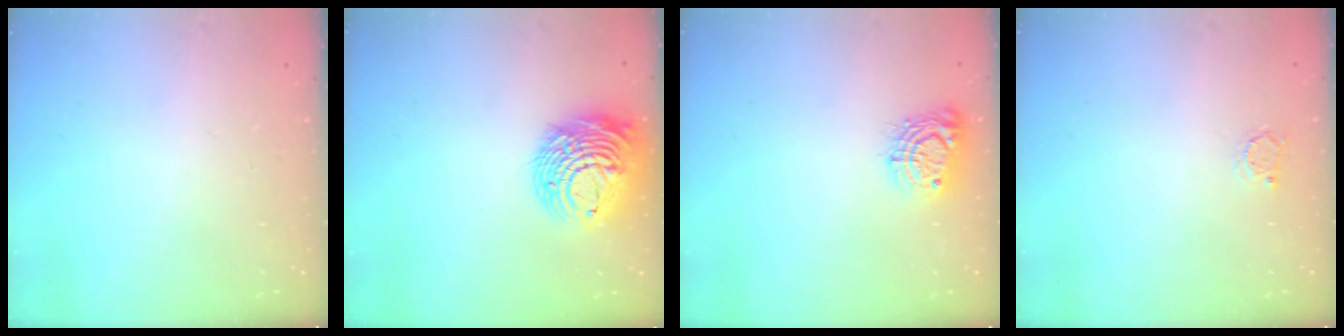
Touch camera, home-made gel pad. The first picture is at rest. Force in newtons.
{"total": 15.0, "press": 14.9, "slide": 1.5}
{"total": 9.9, "press": 9.9, "slide": 0.8}
{"total": 2.0, "press": 2.0, "slide": 0.4}